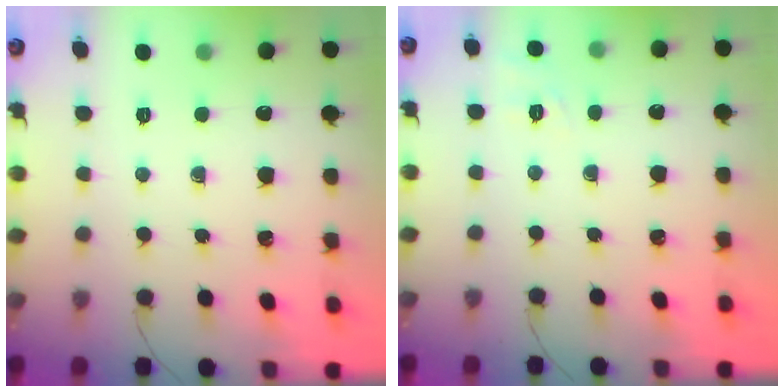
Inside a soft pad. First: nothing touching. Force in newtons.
{"total": 2.0, "press": 0.9, "slide": 1.8}